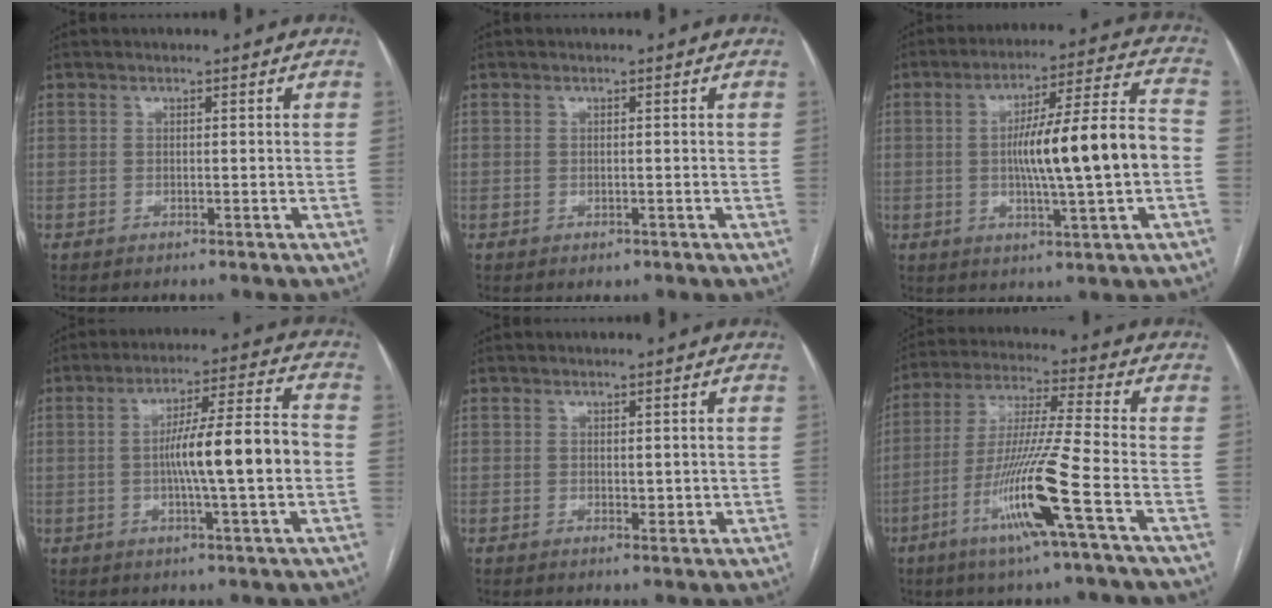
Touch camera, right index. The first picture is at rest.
{"total": 0.8, "force": [-0.4, 0.7, 0.3], "torque": [-0.004, 0.002, -0.002]}
{"total": 15.5, "force": [-1.4, 0.7, 15.4], "torque": [-0.246, 0.016, -0.021]}
{"total": 12.4, "force": [-1.2, 0.3, 12.3], "torque": [-0.200, 0.014, -0.022]}
{"total": 1.7, "force": [0.2, 1.0, 1.4], "torque": [-0.016, -0.005, 0.007]}
{"total": 13.9, "force": [-5.7, -1.5, 12.5], "torque": [-0.251, -0.018, -0.113]}